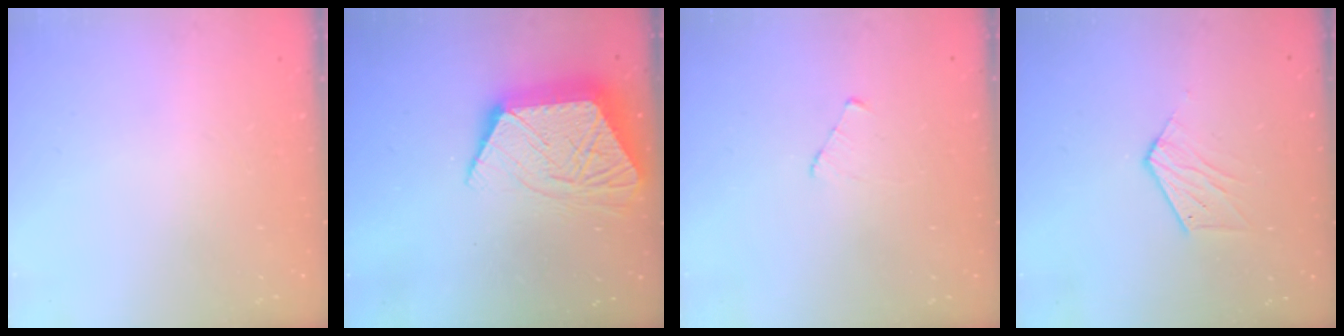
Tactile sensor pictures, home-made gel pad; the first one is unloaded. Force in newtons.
{"total": 15.3, "press": 15.3, "slide": 1.3}
{"total": 2.9, "press": 2.8, "slide": 0.3}
{"total": 6.3, "press": 6.3, "slide": 0.5}